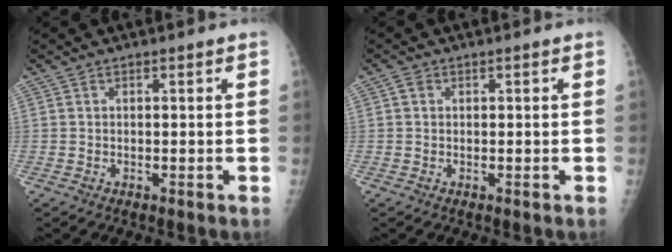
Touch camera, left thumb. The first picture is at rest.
{"total": 1.2, "force": [0.3, 1.0, 0.6], "torque": [-0.005, 0.002, 0.002]}